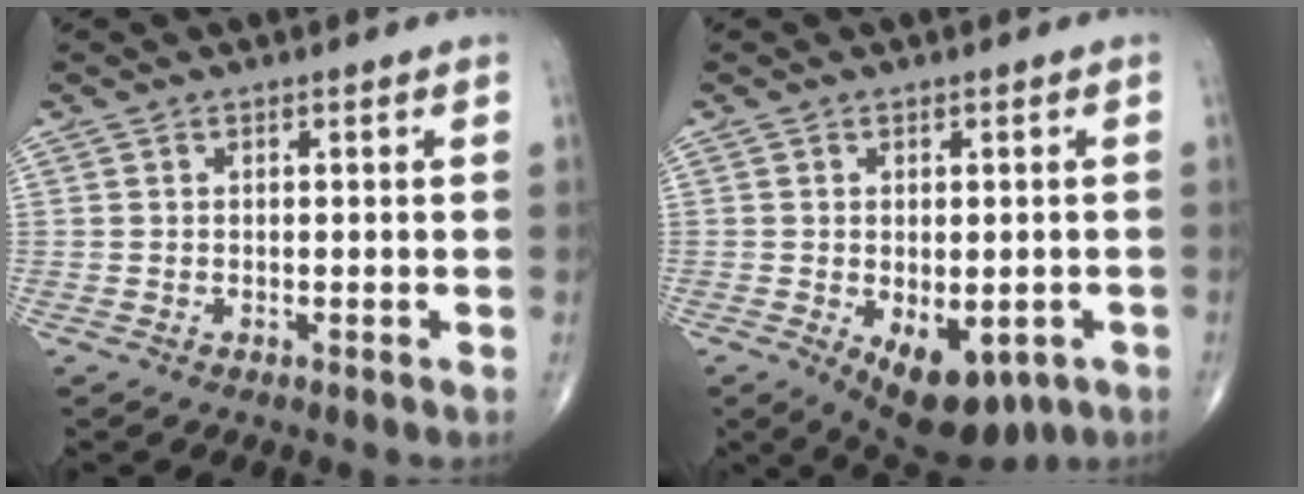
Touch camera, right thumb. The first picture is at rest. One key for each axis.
{"total": 11.6, "fx": -4.5, "fy": 6.2, "fz": 8.7, "tx": -0.111, "ty": -0.006, "tz": -0.049}